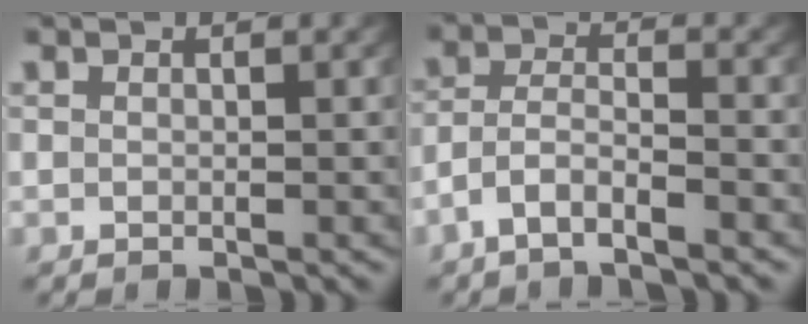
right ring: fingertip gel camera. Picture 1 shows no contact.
{"total": 3.9, "force": [-2.5, 2.1, 2.0], "torque": [-0.053, -0.016, -0.043]}